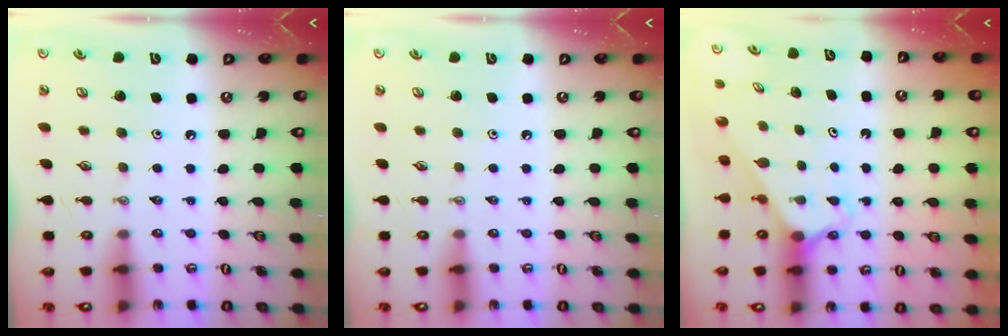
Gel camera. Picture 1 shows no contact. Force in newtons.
{"total": 0.0}
{"total": 2.4, "press": 2.4, "slide": 0.2}